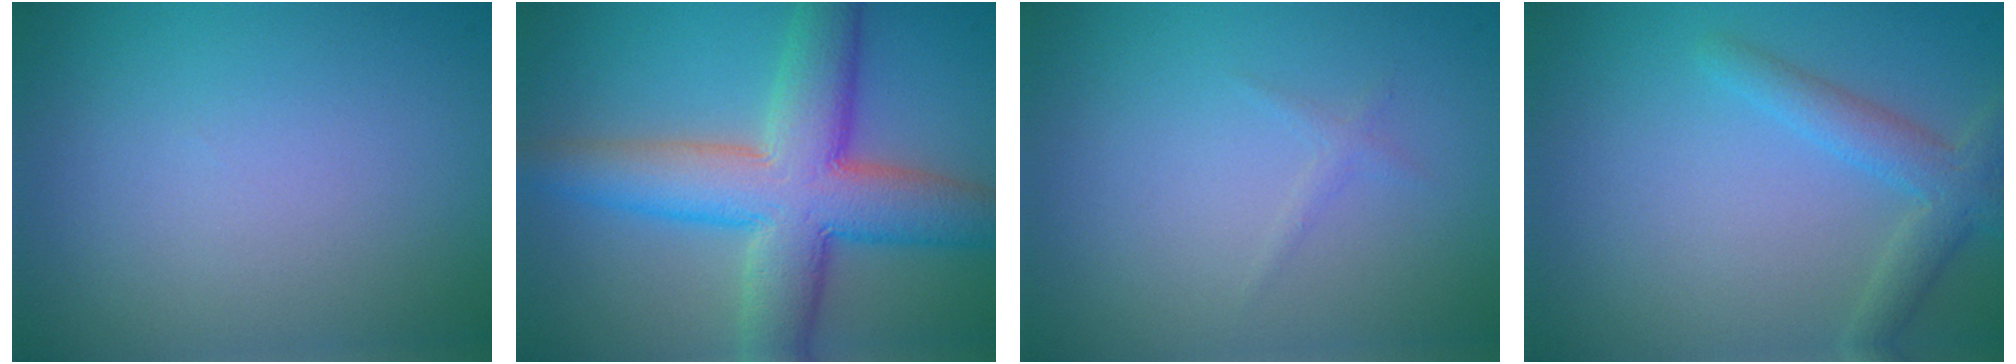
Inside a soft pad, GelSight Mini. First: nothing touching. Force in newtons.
{"total": 9.6, "press": 9.6, "slide": 0.5}
{"total": 0.6, "press": 0.6, "slide": 0.1}
{"total": 3.1, "press": 3.1, "slide": 0.2}